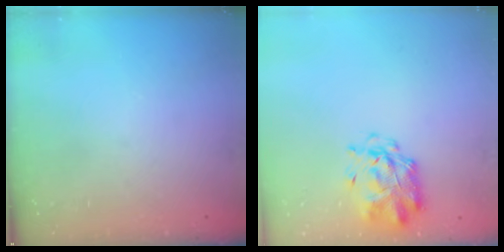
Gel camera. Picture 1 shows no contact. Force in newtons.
{"total": 2.9, "press": 2.8, "slide": 0.8}